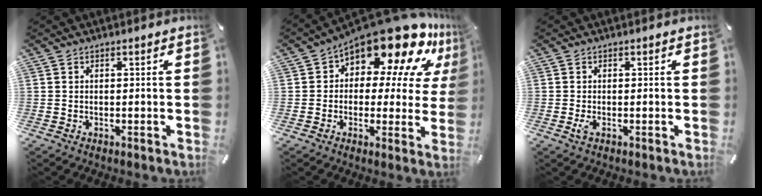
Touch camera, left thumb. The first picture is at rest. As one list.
[{"total": 17.8, "force": [12.2, 7.8, 10.4], "torque": [-0.159, -0.100, 0.207]}, {"total": 1.6, "force": [-0.3, 0.6, 1.4], "torque": [-0.033, -0.005, -0.006]}]